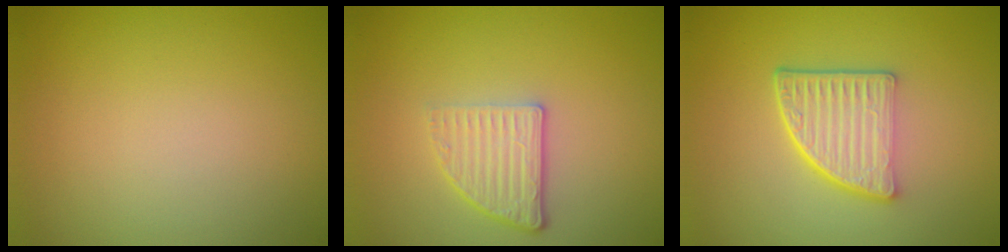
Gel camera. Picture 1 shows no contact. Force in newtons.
{"total": 3.0, "press": 2.3, "slide": 1.8}
{"total": 5.4, "press": 3.6, "slide": 4.0}